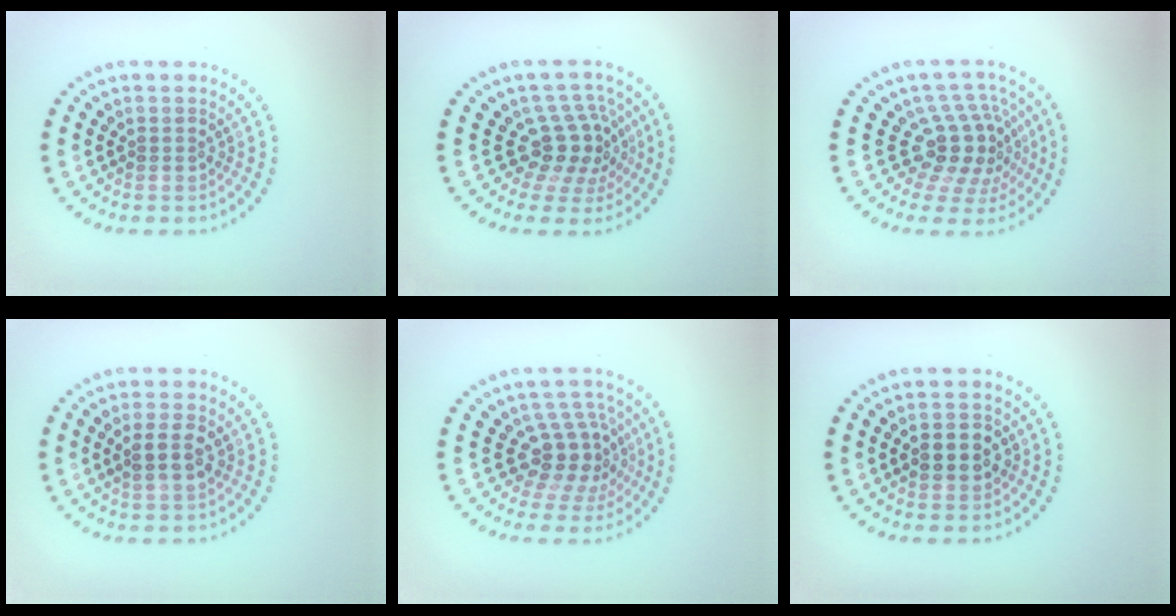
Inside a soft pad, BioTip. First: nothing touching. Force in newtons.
{"total": 3.9, "press": 2.9, "slide": 2.6}
{"total": 4.8, "press": 3.6, "slide": 3.2}
{"total": 2.6, "press": 2.5, "slide": 0.3}
{"total": 4.1, "press": 3.1, "slide": 2.7}
{"total": 2.7, "press": 2.7, "slide": 0.3}